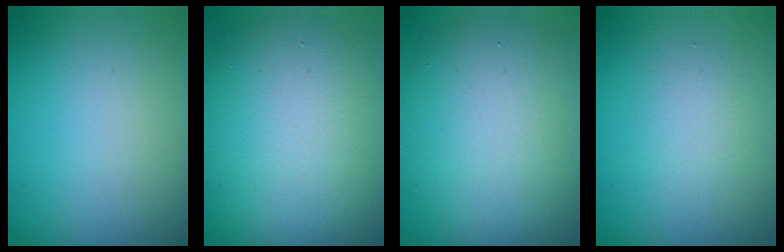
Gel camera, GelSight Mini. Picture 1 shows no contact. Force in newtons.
{"total": 12.0, "press": 12.0, "slide": 0.5}
{"total": 9.5, "press": 9.5, "slide": 0.1}
{"total": 2.0, "press": 2.0, "slide": 0.1}